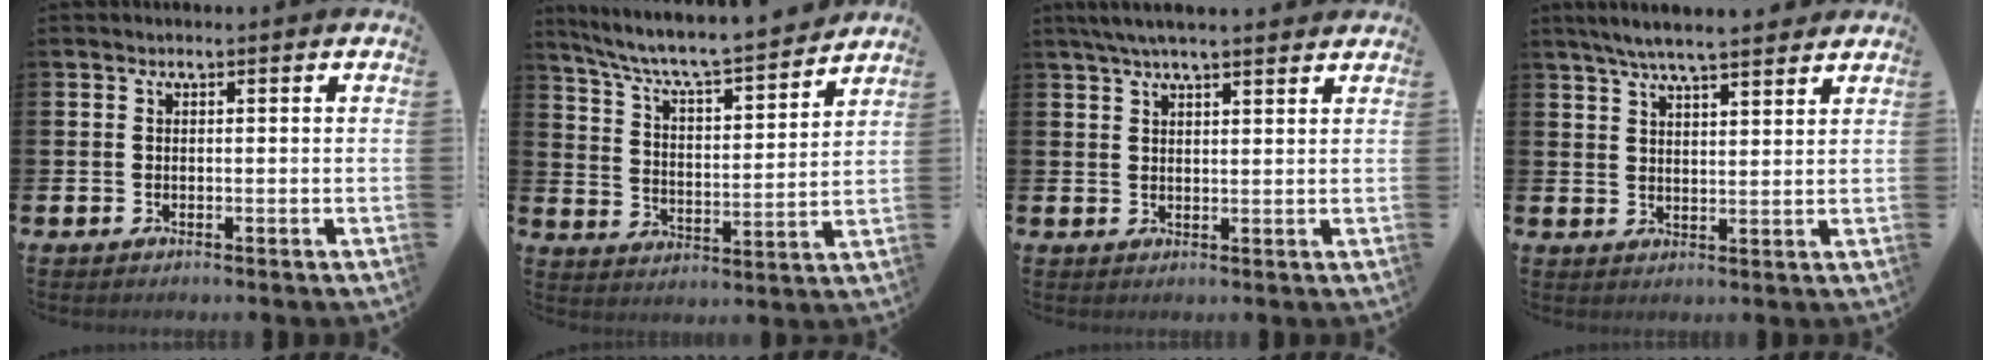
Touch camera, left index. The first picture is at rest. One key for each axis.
{"total": 7.0, "fx": 6.5, "fy": 0.5, "fz": 2.4, "tx": -0.079, "ty": -0.055, "tz": 0.106}
{"total": 4.4, "fx": 3.9, "fy": 0.4, "fz": 2.0, "tx": -0.048, "ty": -0.004, "tz": 0.071}
{"total": 5.9, "fx": 5.5, "fy": 0.5, "fz": 2.1, "tx": -0.055, "ty": -0.017, "tz": 0.099}